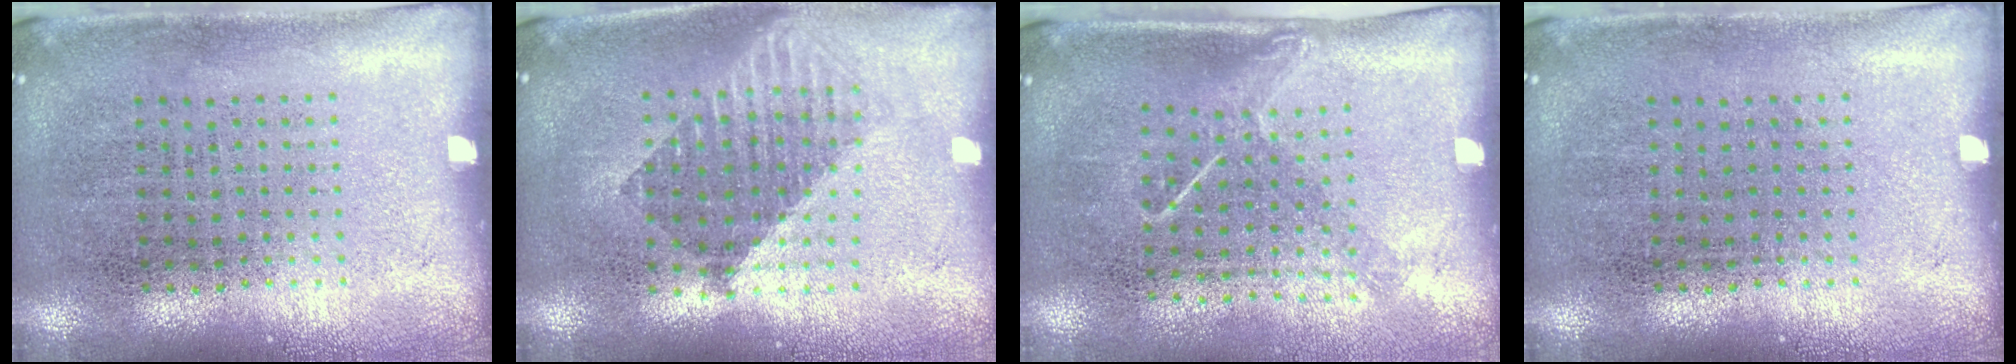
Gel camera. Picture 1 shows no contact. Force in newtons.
{"total": 1.6, "press": 1.4, "slide": 0.9}
{"total": 1.3, "press": 1.0, "slide": 0.9}
{"total": 0.0}